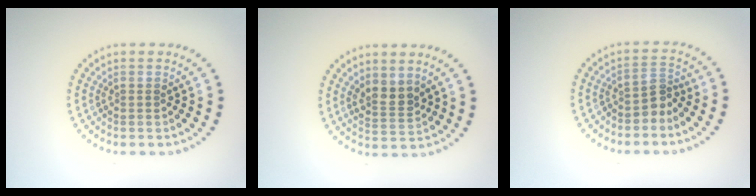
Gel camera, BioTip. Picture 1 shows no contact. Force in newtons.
{"total": 2.4, "press": 2.2, "slide": 1.0}
{"total": 2.2, "press": 1.5, "slide": 1.6}